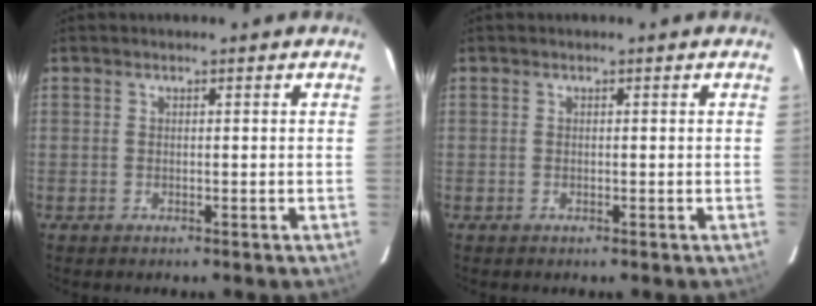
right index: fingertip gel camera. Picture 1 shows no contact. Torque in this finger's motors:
{"motor_torque": [0.01, 0.00, 0.03, 0.00]}